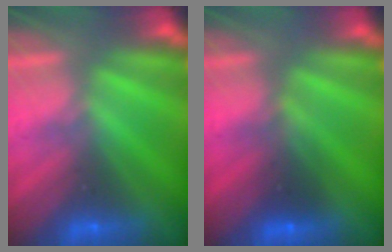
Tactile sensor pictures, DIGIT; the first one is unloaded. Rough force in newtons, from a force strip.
{"total": 2.6}